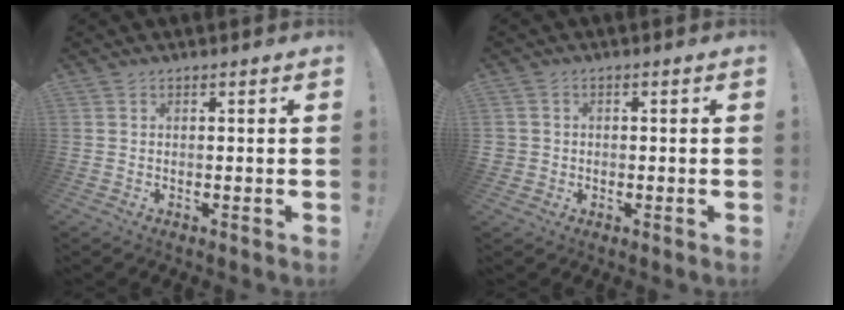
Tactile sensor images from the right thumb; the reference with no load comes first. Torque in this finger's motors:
{"motor_torque": [0.46, 0.81, 0.46, -0.51, 0.02]}